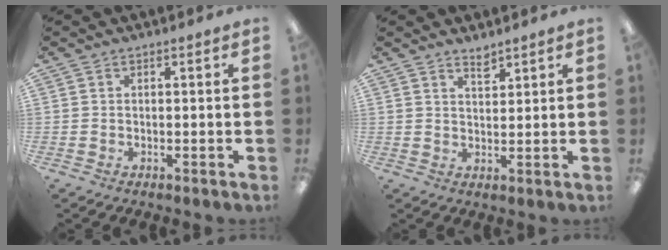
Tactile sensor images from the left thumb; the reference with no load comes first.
{"total": 3.0, "force": [2.7, 0.9, 1.2], "torque": [-0.019, -0.012, 0.047]}